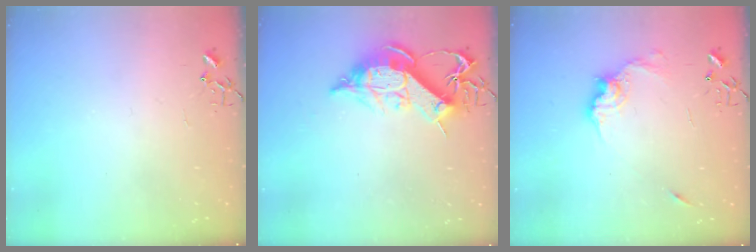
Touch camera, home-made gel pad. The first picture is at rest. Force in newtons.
{"total": 14.4, "press": 14.4, "slide": 1.2}
{"total": 11.5, "press": 11.5, "slide": 0.8}